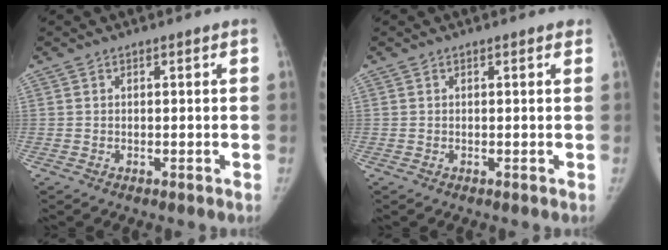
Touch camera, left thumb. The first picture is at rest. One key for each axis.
{"total": 0.5, "fx": 0.4, "fy": 0.2, "fz": 0.3, "tx": -0.004, "ty": -0.002, "tz": 0.001}